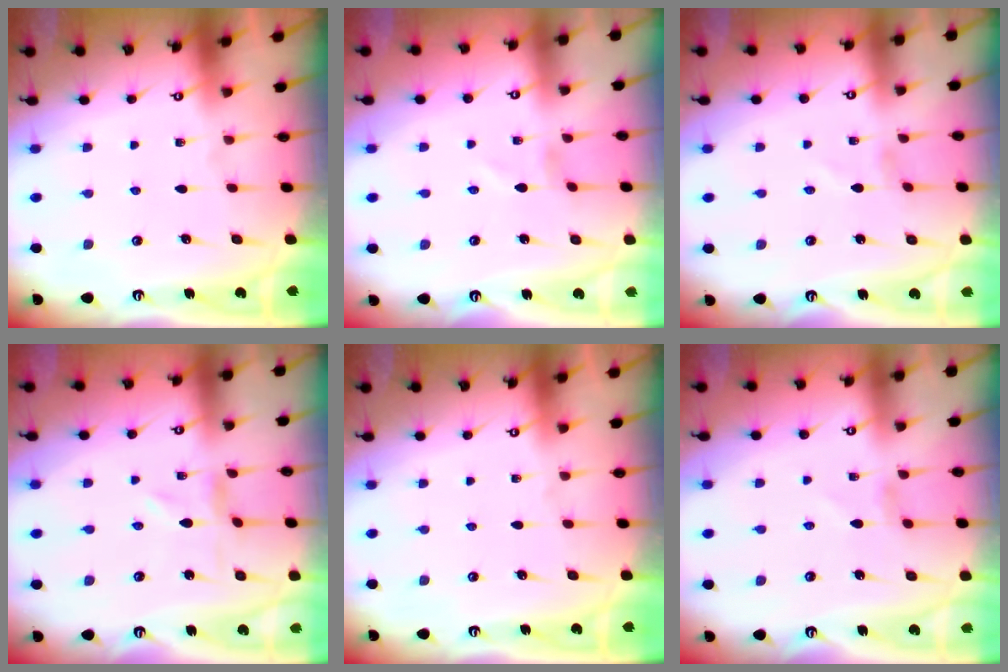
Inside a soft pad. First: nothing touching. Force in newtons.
{"total": 0.0}
{"total": 1.3, "press": 1.3, "slide": 0.1}
{"total": 1.0, "press": 1.0, "slide": 0.2}
{"total": 0.0}
{"total": 1.0, "press": 0.9, "slide": 0.2}